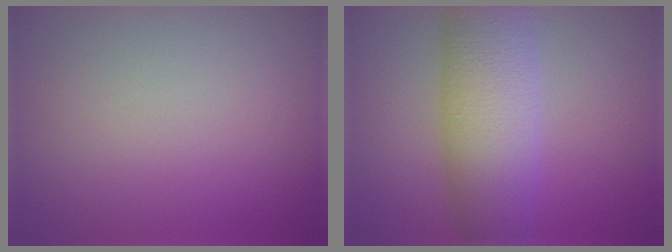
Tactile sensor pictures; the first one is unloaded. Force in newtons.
{"total": 8.3, "press": 8.3, "slide": 0.1}